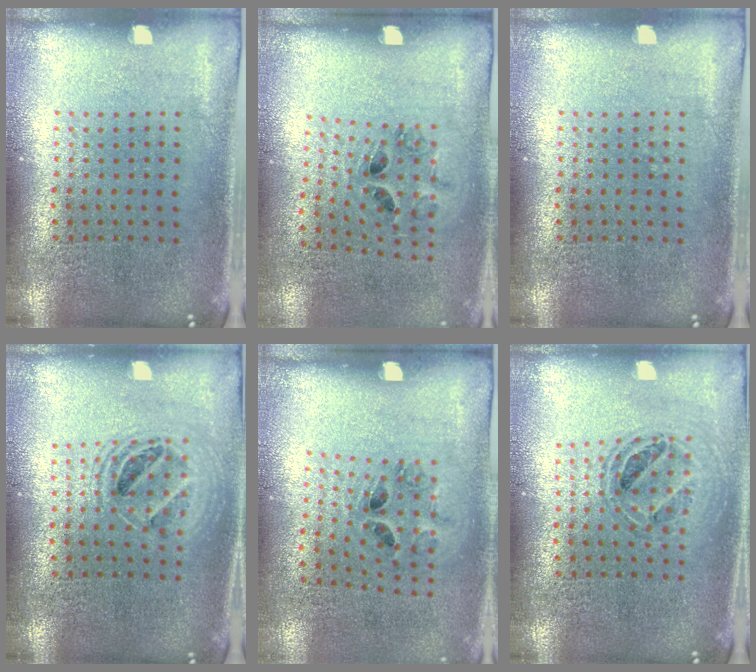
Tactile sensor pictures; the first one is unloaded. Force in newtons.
{"total": 1.3, "press": 0.6, "slide": 1.1}
{"total": 0.0}
{"total": 1.5, "press": 1.3, "slide": 0.7}
{"total": 1.4, "press": 0.8, "slide": 1.2}
{"total": 0.8, "press": 0.8, "slide": 0.1}